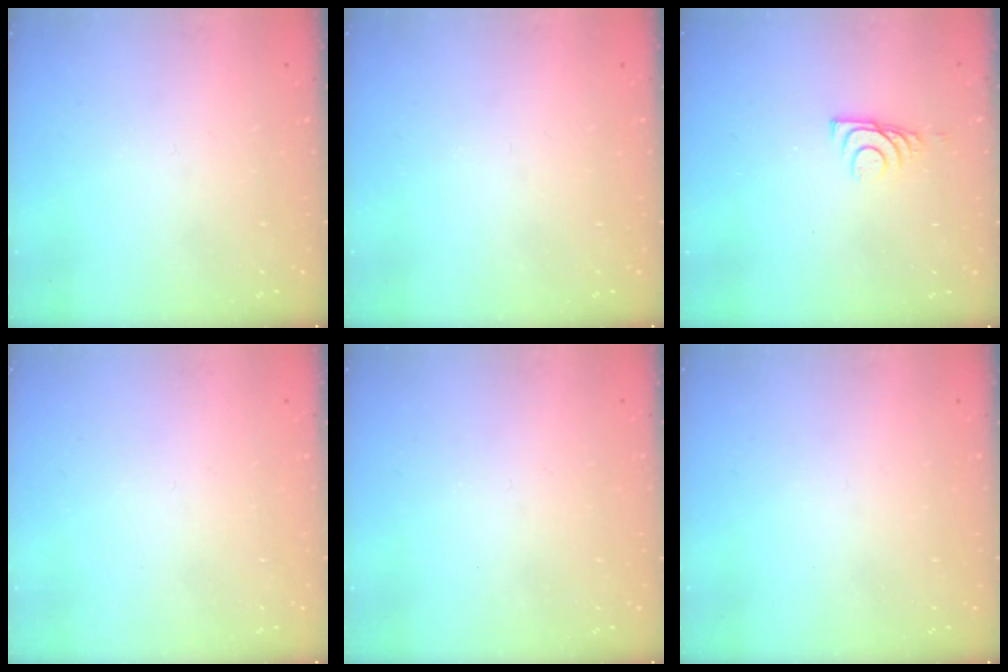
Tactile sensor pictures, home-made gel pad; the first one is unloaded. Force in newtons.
{"total": 0.0}
{"total": 6.9, "press": 6.8, "slide": 0.8}
{"total": 1.6, "press": 1.6, "slide": 0.1}
{"total": 1.8, "press": 1.8, "slide": 0.4}
{"total": 0.0}